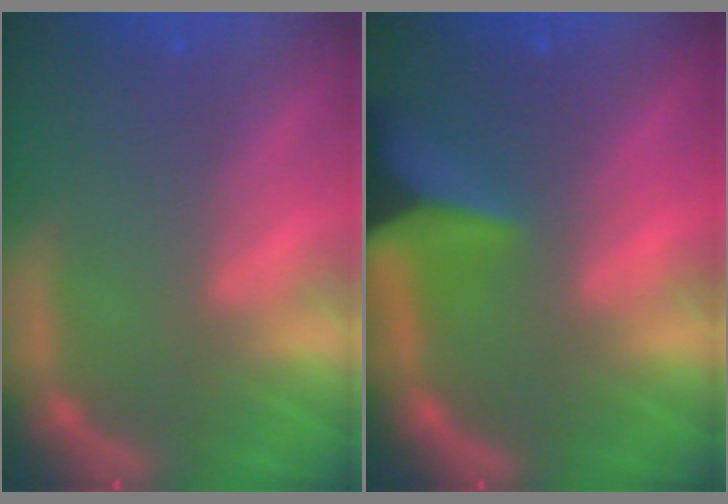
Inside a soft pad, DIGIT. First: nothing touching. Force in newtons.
{"total": 8.4}